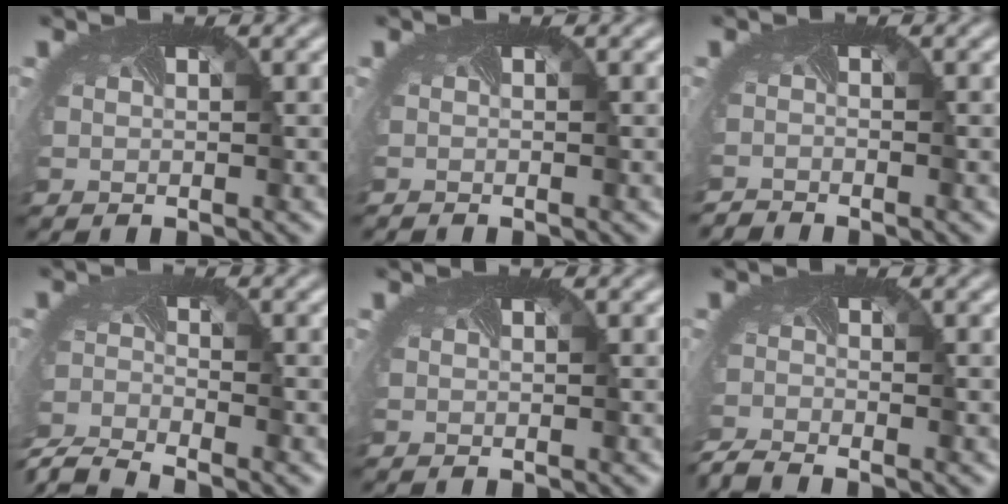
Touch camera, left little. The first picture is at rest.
{"total": 0.5, "force": [-0.4, -0.3, -0.1], "torque": [0.001, -0.003, -0.007]}
{"total": 1.8, "force": [-1.6, -0.5, -0.7], "torque": [0.002, -0.014, -0.034]}
{"total": 5.8, "force": [-5.5, 0.7, 1.5], "torque": [-0.039, -0.028, -0.111]}
{"total": 0.0}
{"total": 2.7, "force": [-2.6, -0.1, 0.2], "torque": [-0.013, -0.021, -0.058]}